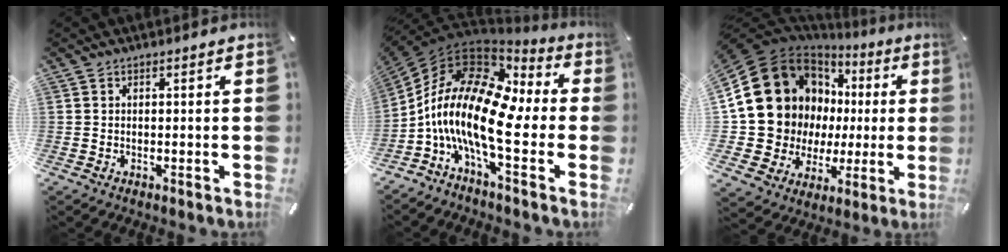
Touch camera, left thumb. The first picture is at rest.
{"total": 18.7, "force": [-4.8, 7.8, 16.3], "torque": [-0.359, -0.013, -0.095]}
{"total": 20.8, "force": [5.2, 17.5, 10.0], "torque": [-0.194, -0.042, 0.131]}